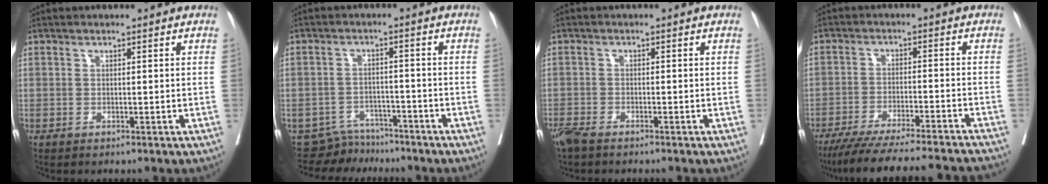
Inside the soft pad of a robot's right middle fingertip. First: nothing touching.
{"total": 5.7, "force": [-5.3, 1.8, -1.0], "torque": [0.014, 0.015, -0.084]}
{"total": 4.0, "force": [-3.3, 0.6, 2.2], "torque": [-0.043, -0.011, -0.060]}
{"total": 21.4, "force": [-19.6, -0.4, 8.7], "torque": [-0.110, -0.049, -0.273]}